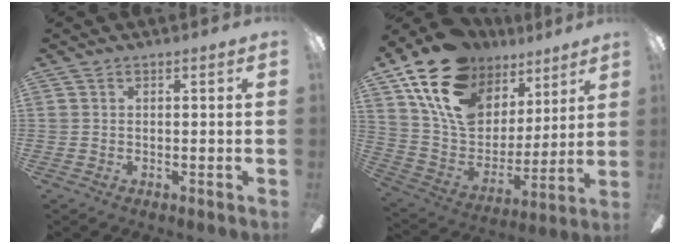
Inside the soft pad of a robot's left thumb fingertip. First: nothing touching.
{"total": 20.4, "force": [12.7, 12.6, 9.8], "torque": [-0.187, -0.062, 0.238]}